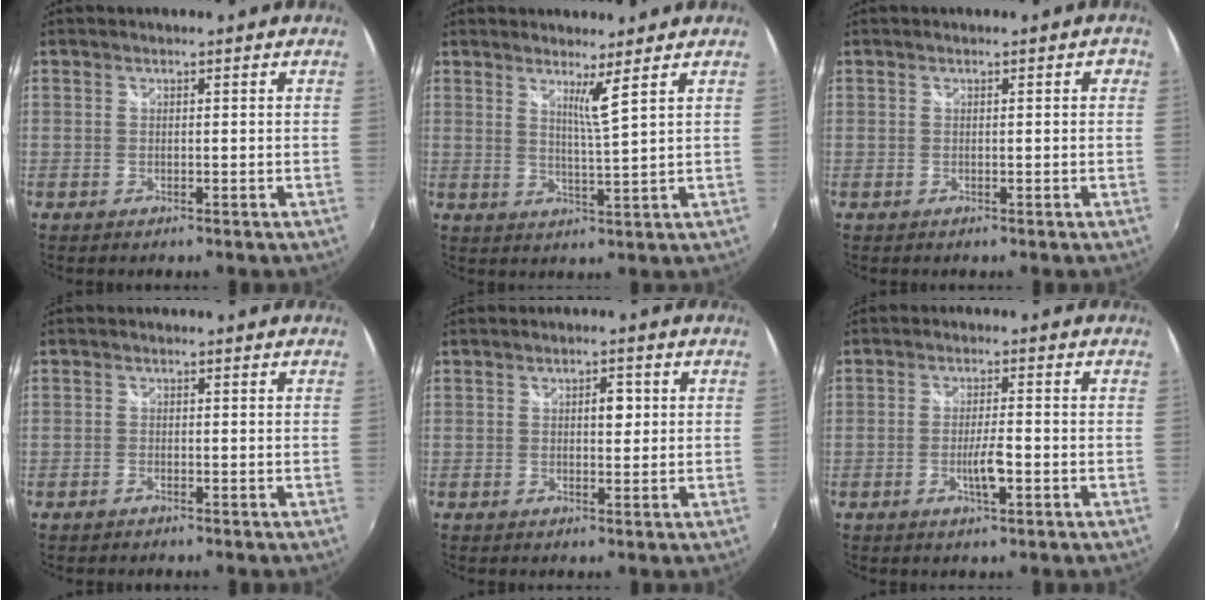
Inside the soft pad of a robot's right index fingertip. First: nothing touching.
{"total": 3.7, "force": [2.4, -1.0, 2.7], "torque": [-0.045, -0.014, 0.034]}
{"total": 1.5, "force": [0.3, 0.8, 1.3], "torque": [-0.016, 0.006, 0.003]}
{"total": 1.0, "force": [-0.9, 0.6, 0.0], "torque": [-0.005, -0.002, -0.017]}
{"total": 2.6, "force": [0.4, 1.5, 2.1], "torque": [-0.028, 0.007, 0.006]}
{"total": 4.3, "force": [-1.6, 0.9, 3.9], "torque": [-0.074, -0.002, -0.029]}